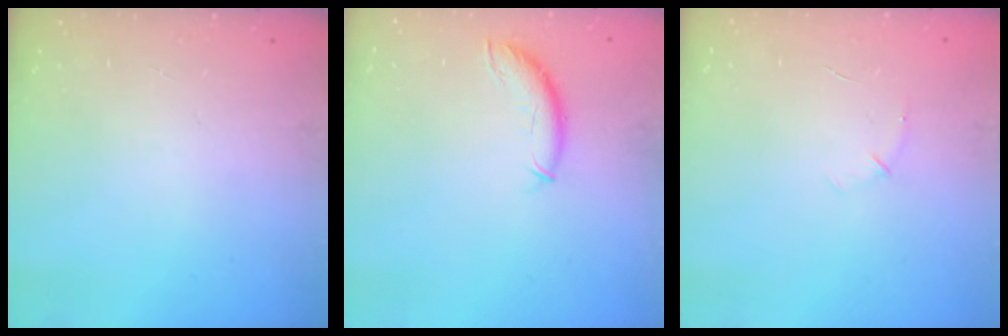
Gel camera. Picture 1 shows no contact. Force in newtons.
{"total": 8.2, "press": 8.2, "slide": 0.4}
{"total": 3.3, "press": 3.2, "slide": 0.9}